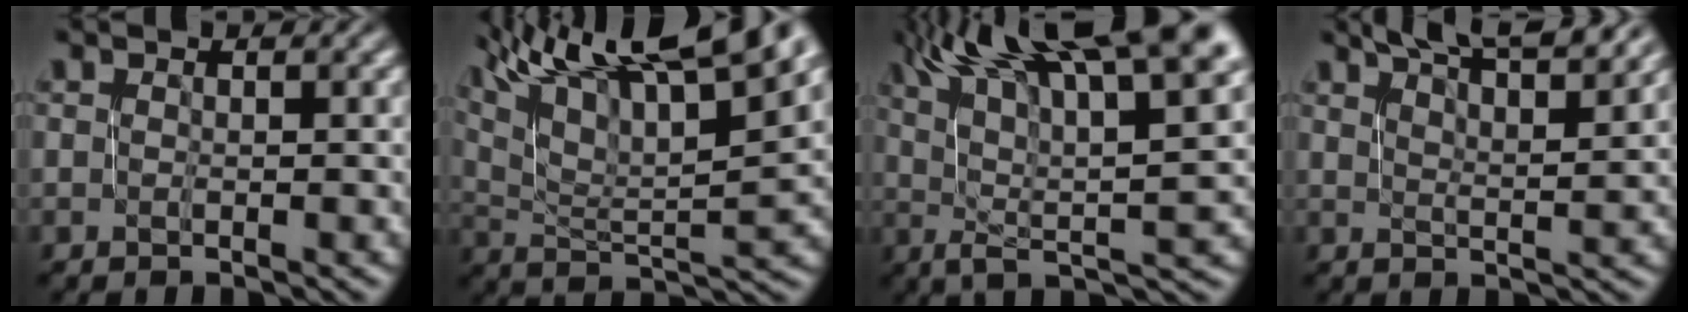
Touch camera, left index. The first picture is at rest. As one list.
[{"total": 16.1, "force": [10.9, 4.0, 11.1], "torque": [-0.207, 0.034, 0.167]}, {"total": 15.3, "force": [7.0, 4.9, 12.7], "torque": [-0.209, 0.038, 0.122]}, {"total": 9.8, "force": [7.8, 2.1, 5.6], "torque": [-0.052, 0.017, 0.081]}]